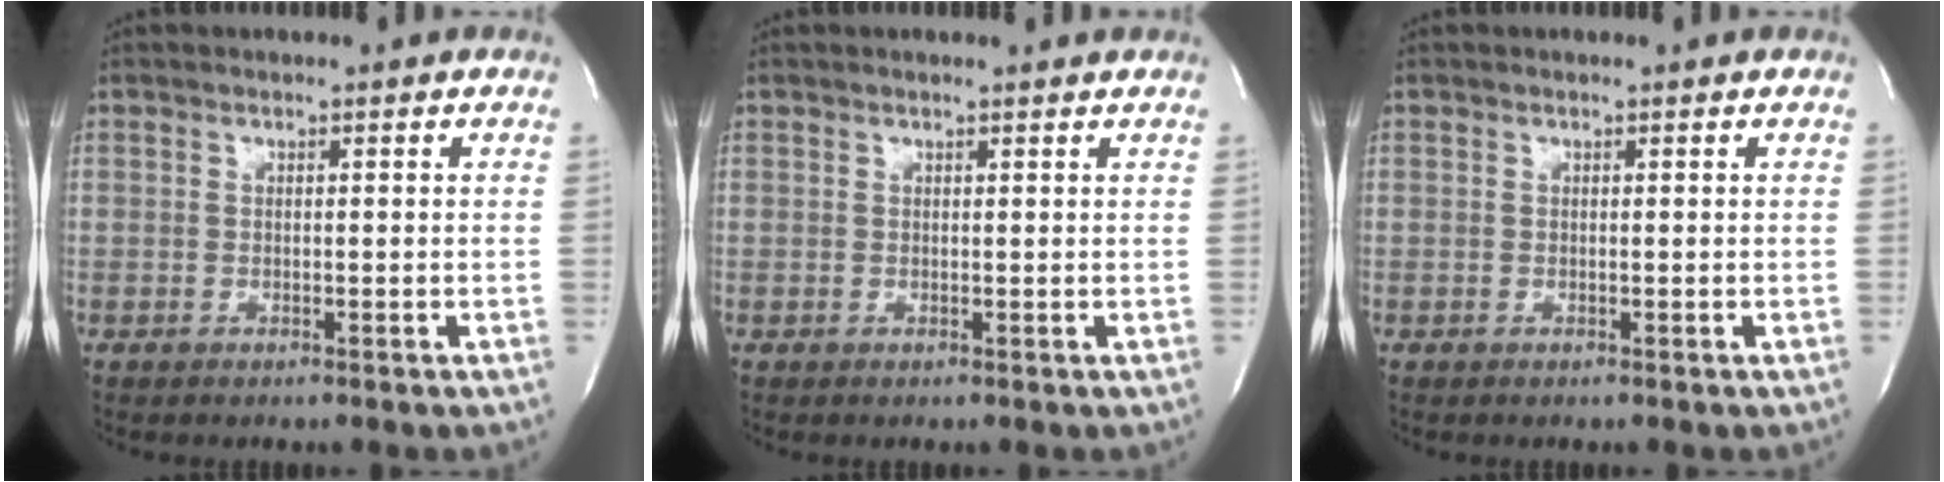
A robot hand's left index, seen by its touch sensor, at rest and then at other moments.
{"total": 2.0, "force": [2.0, 0.1, 0.5], "torque": [-0.011, 0.004, 0.017]}
{"total": 0.0}